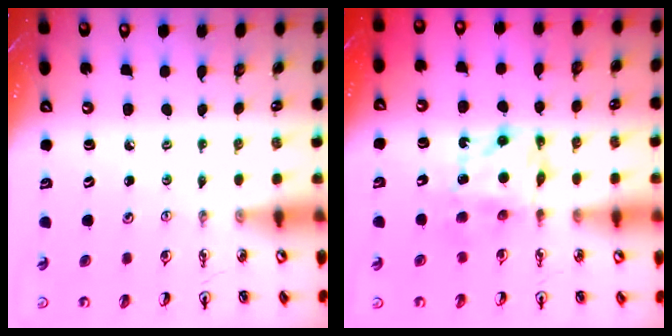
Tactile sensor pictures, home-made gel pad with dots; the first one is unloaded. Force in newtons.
{"total": 6.9, "press": 6.9, "slide": 0.3}